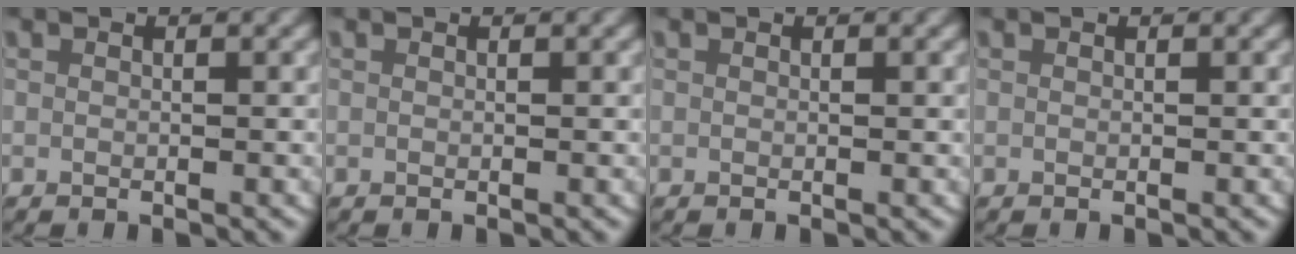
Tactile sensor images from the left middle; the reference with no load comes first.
{"total": 0.0}
{"total": 0.0}
{"total": 0.0}